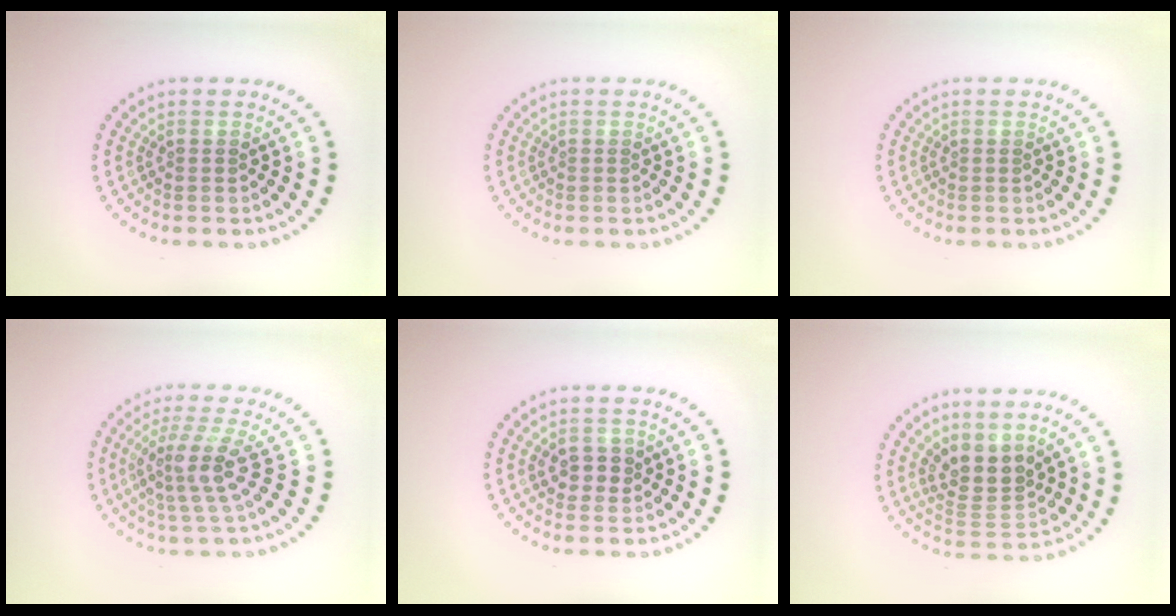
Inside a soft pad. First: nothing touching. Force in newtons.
{"total": 0.0}
{"total": 0.0}
{"total": 4.1, "press": 2.9, "slide": 2.9}
{"total": 2.1, "press": 2.1, "slide": 0.6}
{"total": 3.6, "press": 3.0, "slide": 1.9}